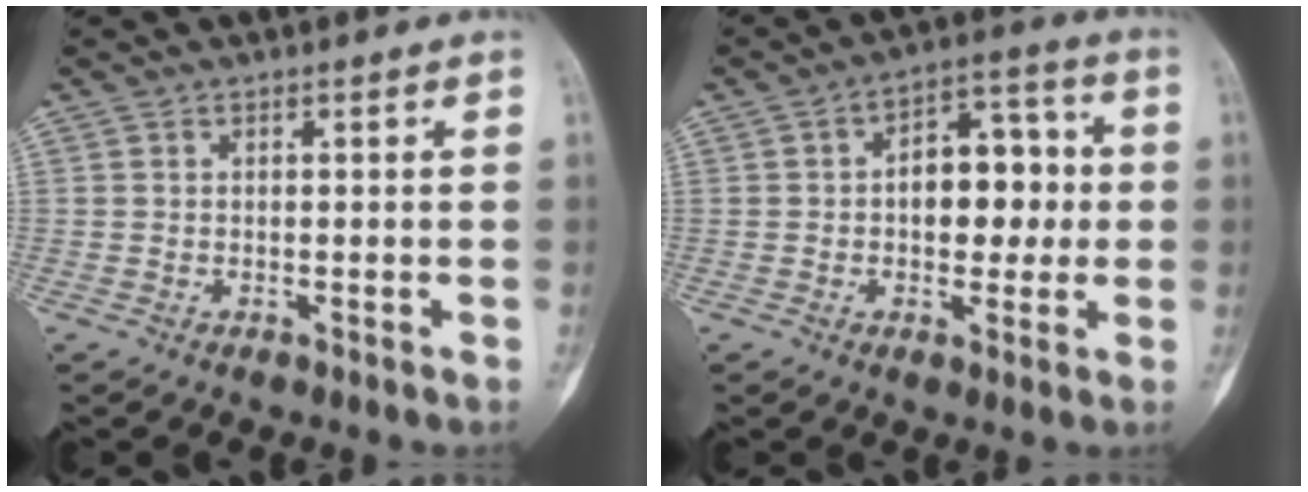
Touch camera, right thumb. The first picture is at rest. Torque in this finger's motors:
{"motor_torque": [0.06, 0.09, 0.04, 0.01, 0.25]}